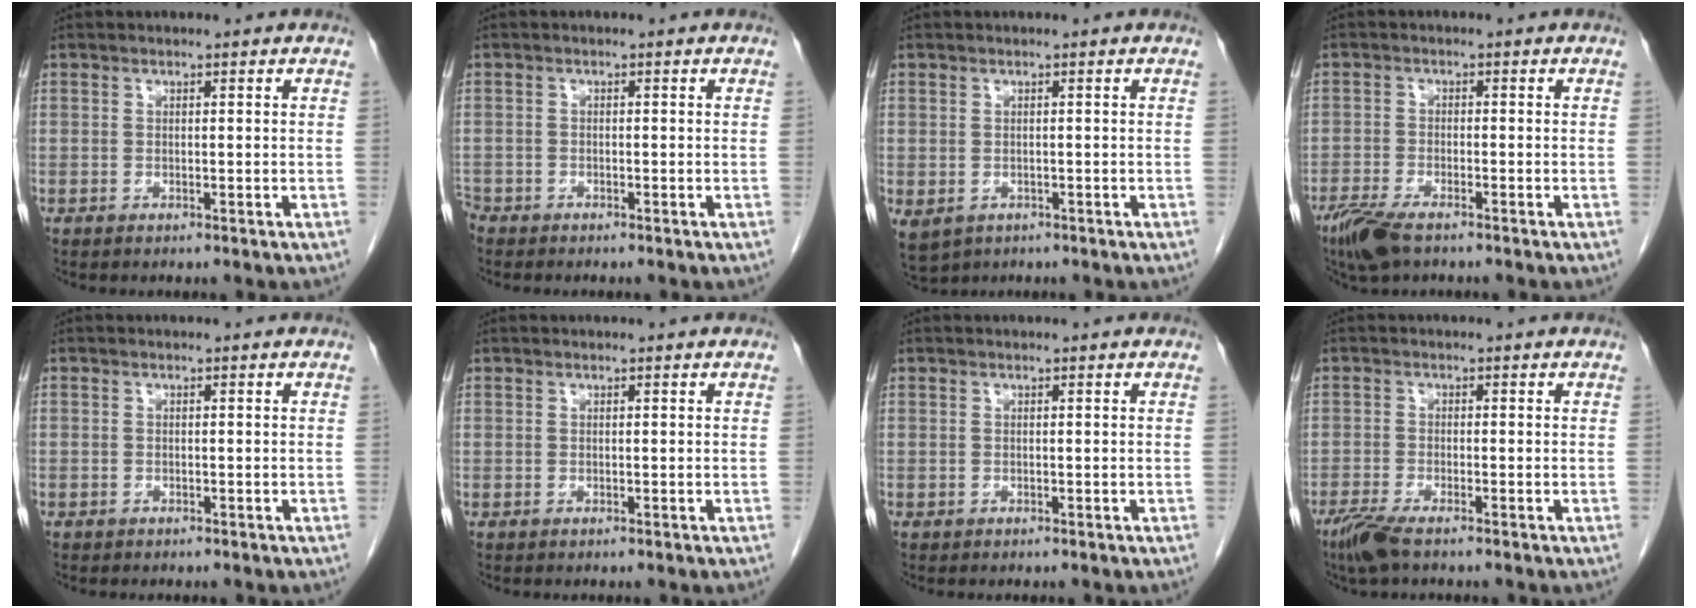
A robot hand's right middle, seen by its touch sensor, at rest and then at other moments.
{"total": 2.3, "force": [-2.1, 0.9, 0.4], "torque": [-0.007, -0.002, -0.038]}
{"total": 7.1, "force": [-3.3, 5.5, 2.9], "torque": [-0.074, -0.008, -0.042]}
{"total": 5.7, "force": [-4.1, 1.5, 3.6], "torque": [-0.074, -0.011, -0.075]}
{"total": 0.7, "force": [-0.5, 0.5, 0.0], "torque": [-0.006, 0.003, -0.010]}
{"total": 0.0}
{"total": 0.0}
{"total": 3.9, "force": [-2.9, 0.5, 2.6], "torque": [-0.059, -0.010, -0.060]}